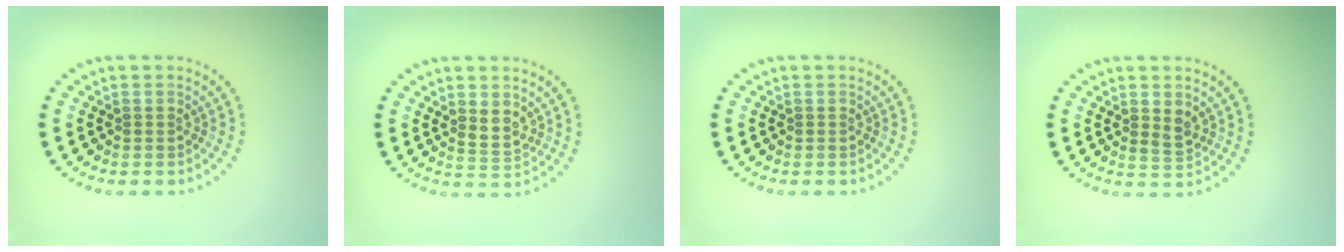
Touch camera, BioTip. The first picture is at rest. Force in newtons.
{"total": 2.1, "press": 1.6, "slide": 1.3}
{"total": 0.0}
{"total": 1.6, "press": 1.6, "slide": 0.5}